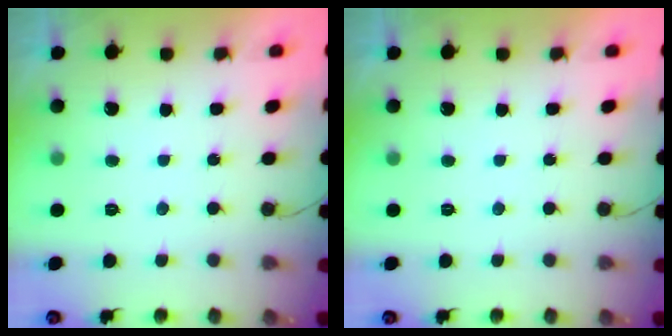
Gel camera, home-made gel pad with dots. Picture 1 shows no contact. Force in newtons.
{"total": 0.0}